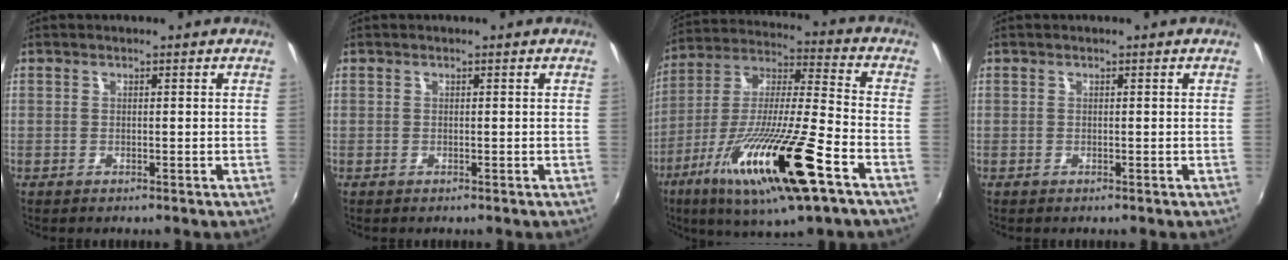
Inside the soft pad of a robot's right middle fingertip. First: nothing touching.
{"total": 0.0}
{"total": 22.6, "force": [-11.0, 2.9, 19.5], "torque": [-0.361, -0.060, -0.201]}
{"total": 0.0}